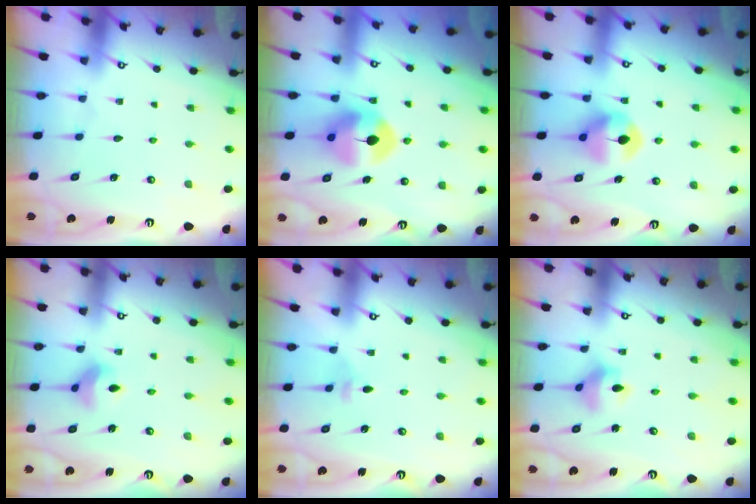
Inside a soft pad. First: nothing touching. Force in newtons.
{"total": 8.3, "press": 8.2, "slide": 0.8}
{"total": 8.1, "press": 8.1, "slide": 0.3}
{"total": 6.6, "press": 6.5, "slide": 0.9}
{"total": 2.5, "press": 2.4, "slide": 0.6}
{"total": 5.2, "press": 5.2, "slide": 0.2}